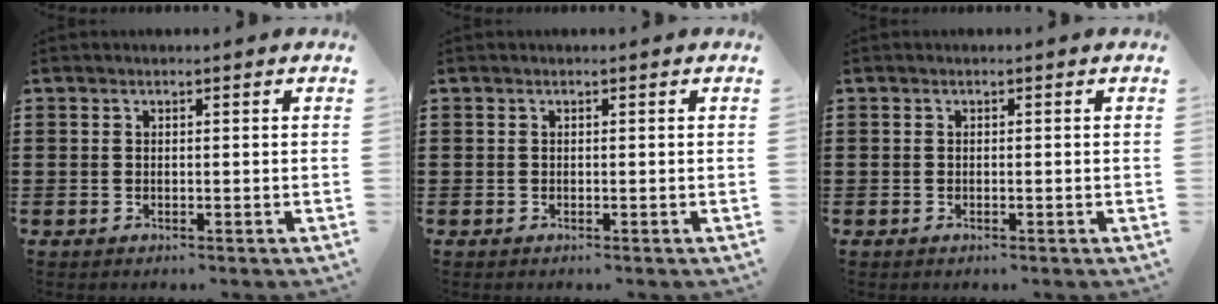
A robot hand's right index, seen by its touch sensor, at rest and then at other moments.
{"total": 0.0}
{"total": 0.0}